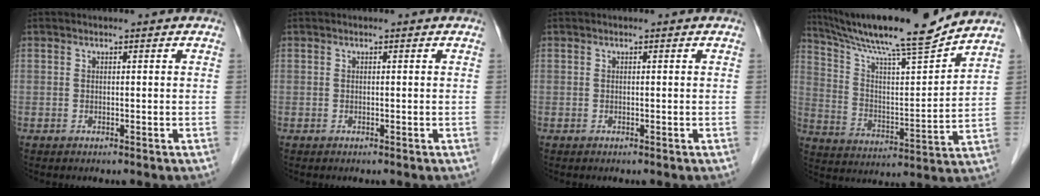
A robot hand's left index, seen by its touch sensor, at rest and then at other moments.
{"total": 0.0}
{"total": 0.0}
{"total": 18.0, "force": [15.9, -0.4, 8.4], "torque": [-0.152, -0.004, 0.262]}